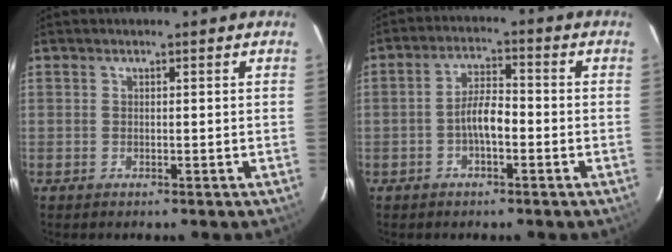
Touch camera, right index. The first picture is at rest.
{"total": 4.9, "force": [-1.8, 1.7, 4.2], "torque": [-0.084, 0.013, -0.033]}